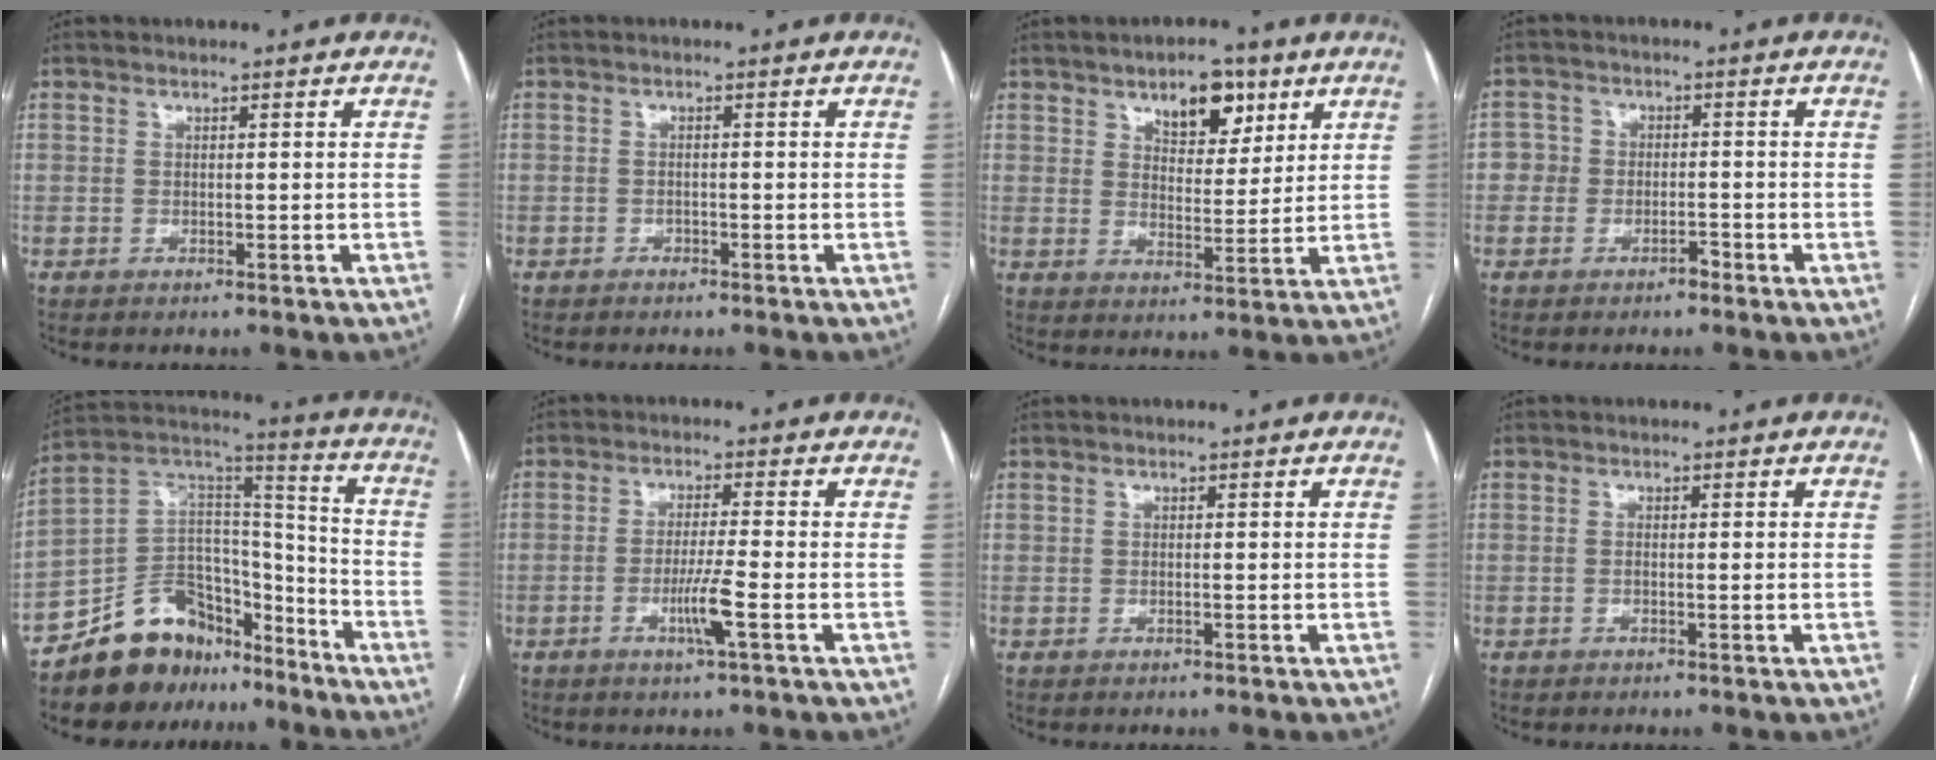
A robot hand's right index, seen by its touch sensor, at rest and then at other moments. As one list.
[{"total": 0.7, "force": [-0.6, 0.4, 0.2], "torque": [-0.004, 0.001, -0.011]}, {"total": 8.0, "force": [4.7, 3.8, 5.2], "torque": [-0.074, 0.006, 0.074]}, {"total": 3.5, "force": [-1.6, 2.9, 1.1], "torque": [-0.003, 0.015, -0.034]}, {"total": 15.7, "force": [-12.4, 8.6, 4.5], "torque": [-0.069, 0.089, -0.214]}, {"total": 5.2, "force": [-1.9, -0.5, 4.8], "torque": [-0.089, -0.010, -0.037]}, {"total": 0.0}, {"total": 1.0, "force": [-0.2, 0.1, 1.0], "torque": [-0.018, 0.000, -0.001]}]